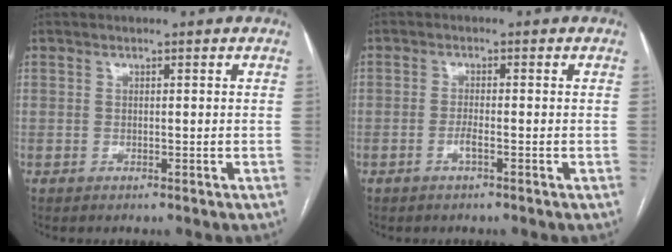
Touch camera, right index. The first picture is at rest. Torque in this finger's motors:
{"motor_torque": [0.36, -0.06, 0.02, 0.00]}